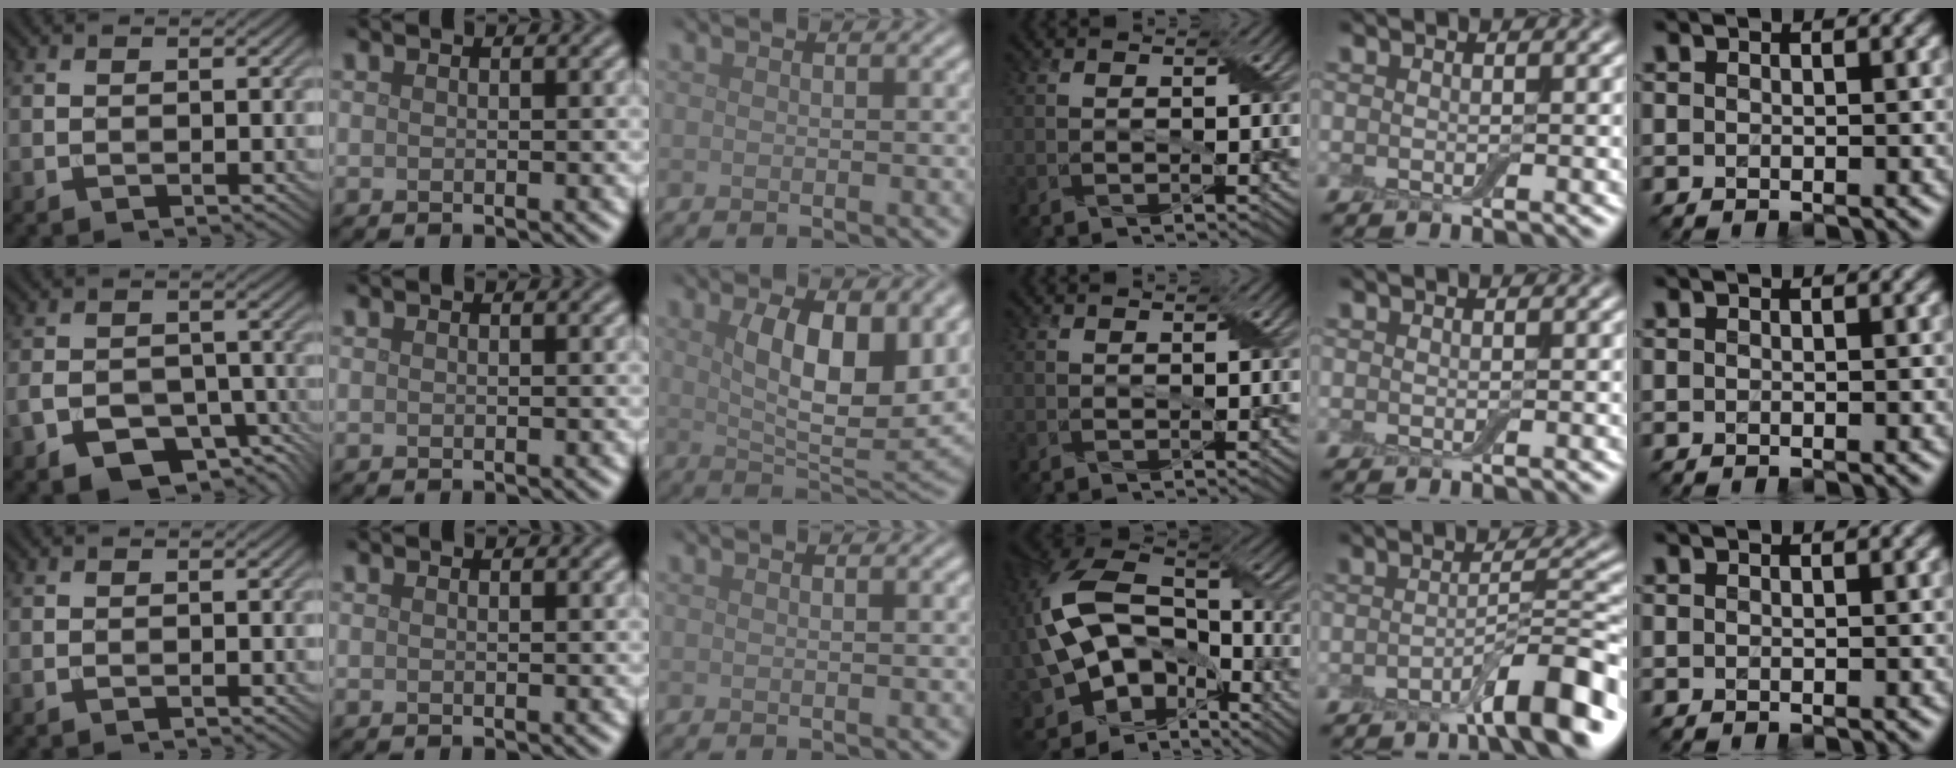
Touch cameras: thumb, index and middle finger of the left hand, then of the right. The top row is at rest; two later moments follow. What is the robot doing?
{"motion": "peel", "object": "aluminum foil"}